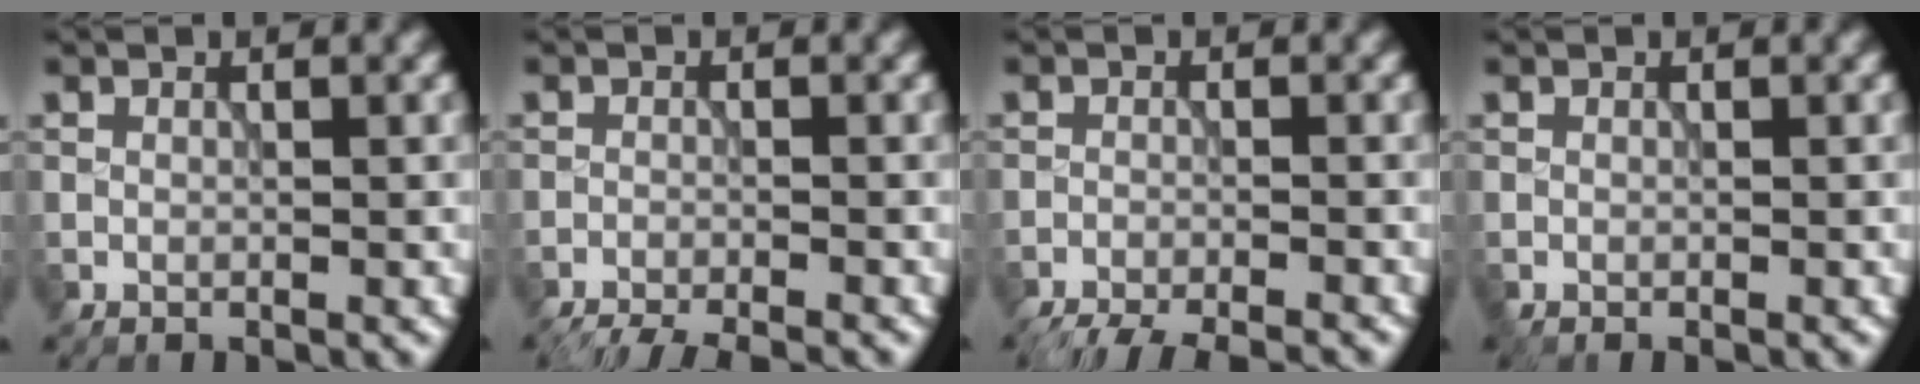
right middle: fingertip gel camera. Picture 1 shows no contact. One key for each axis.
{"total": 6.6, "fx": -6.1, "fy": 1.2, "fz": 2.2, "tx": -0.029, "ty": -0.015, "tz": -0.089}
{"total": 8.1, "fx": -7.4, "fy": 1.6, "fz": 2.8, "tx": -0.037, "ty": -0.018, "tz": -0.106}
{"total": 0.7, "fx": -0.6, "fy": 0.0, "fz": 0.4, "tx": -0.001, "ty": -0.003, "tz": -0.010}